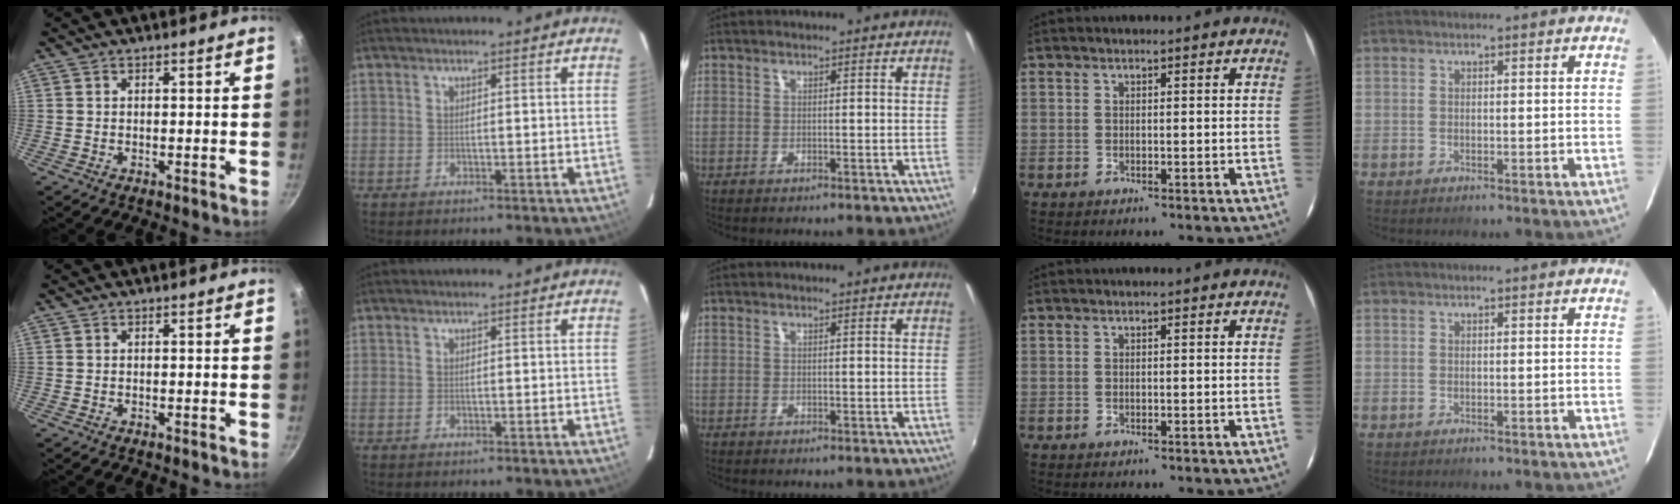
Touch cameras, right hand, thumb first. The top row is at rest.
{}